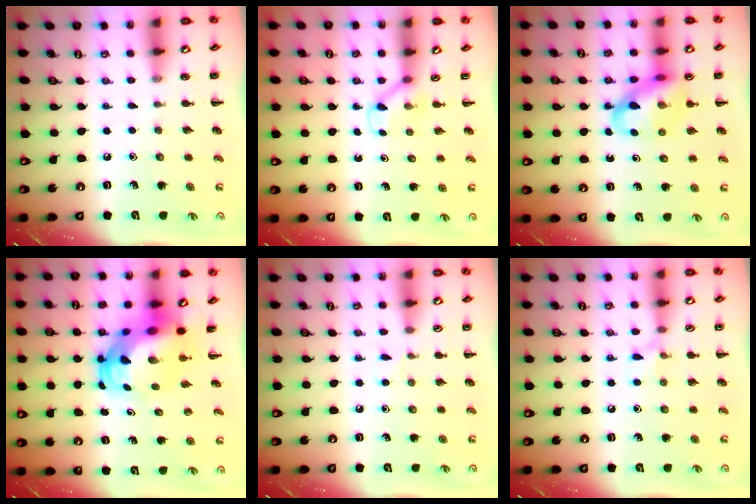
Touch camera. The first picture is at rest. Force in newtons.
{"total": 3.1, "press": 2.9, "slide": 1.2}
{"total": 11.9, "press": 11.5, "slide": 3.3}
{"total": 7.8, "press": 7.6, "slide": 2.0}
{"total": 3.4, "press": 3.2, "slide": 1.2}
{"total": 5.5, "press": 5.1, "slide": 2.1}